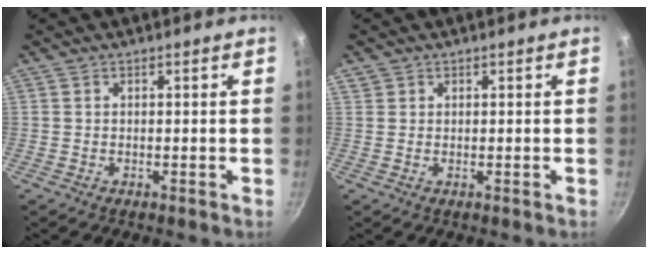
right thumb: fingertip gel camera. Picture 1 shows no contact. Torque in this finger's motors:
{"motor_torque": [-0.15, 0.31, 0.22, -0.14, -0.03]}